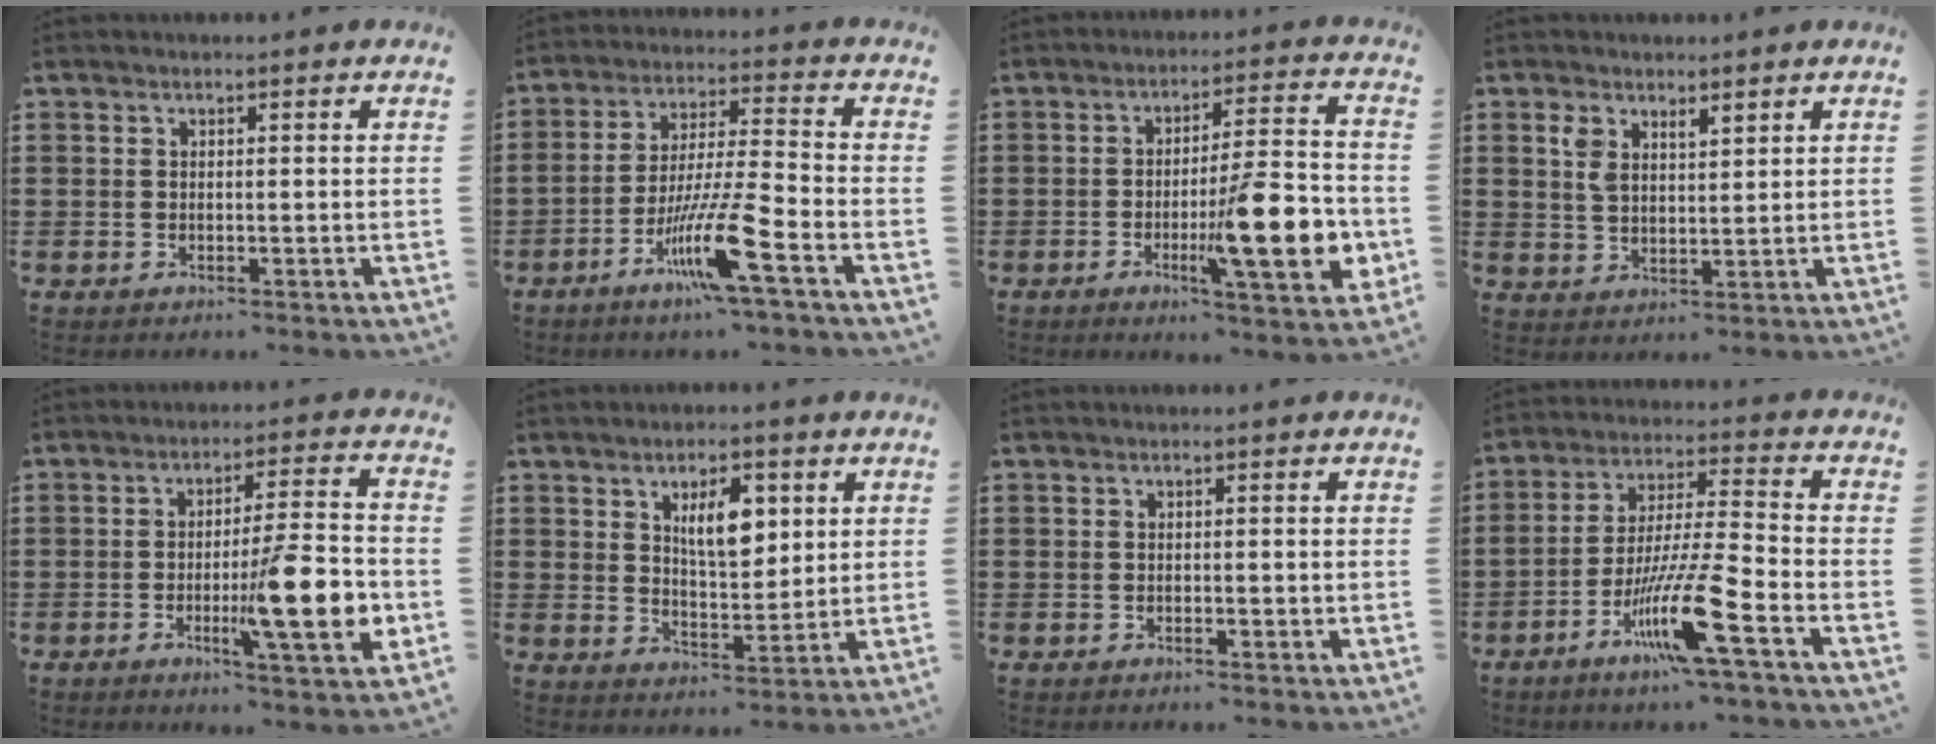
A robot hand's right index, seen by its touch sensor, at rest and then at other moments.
{"total": 11.7, "force": [-6.0, 0.8, 10.1], "torque": [-0.203, -0.007, -0.115]}
{"total": 14.8, "force": [-4.0, 3.0, 14.0], "torque": [-0.210, -0.007, -0.065]}
{"total": 3.3, "force": [2.2, 1.6, 1.8], "torque": [-0.042, 0.006, 0.041]}
{"total": 14.0, "force": [-3.4, 2.3, 13.4], "torque": [-0.205, -0.012, -0.060]}
{"total": 6.8, "force": [2.6, 3.1, 5.4], "torque": [-0.092, 0.001, 0.039]}
{"total": 0.7, "force": [-0.2, 0.2, 0.6], "torque": [-0.012, -0.004, -0.003]}
{"total": 12.7, "force": [-6.6, 0.7, 10.9], "torque": [-0.223, -0.007, -0.125]}